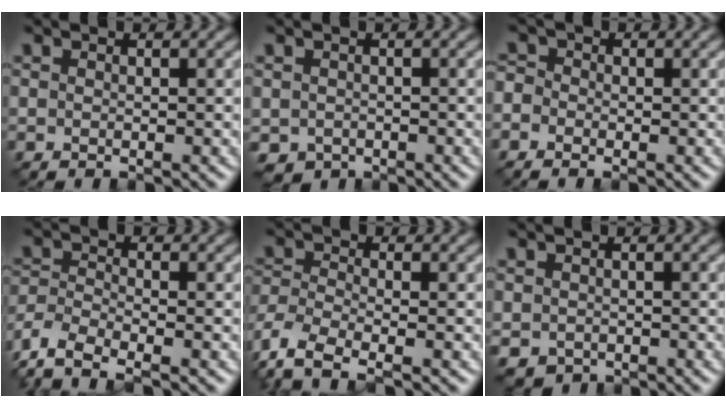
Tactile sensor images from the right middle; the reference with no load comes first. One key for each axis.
{"total": 1.9, "fx": -1.0, "fy": 1.5, "fz": 0.6, "tx": -0.019, "ty": -0.008, "tz": -0.021}
{"total": 1.7, "fx": -0.8, "fy": 1.3, "fz": 0.5, "tx": -0.002, "ty": 0.005, "tz": -0.024}
{"total": 4.5, "fx": -3.6, "fy": 1.1, "fz": 2.4, "tx": -0.057, "ty": -0.007, "tz": -0.087}
{"total": 5.3, "fx": -3.8, "fy": 1.7, "fz": 3.3, "tx": -0.082, "ty": -0.012, "tz": -0.091}
{"total": 1.8, "fx": -0.9, "fy": 1.5, "fz": 0.6, "tx": -0.017, "ty": -0.008, "tz": -0.018}